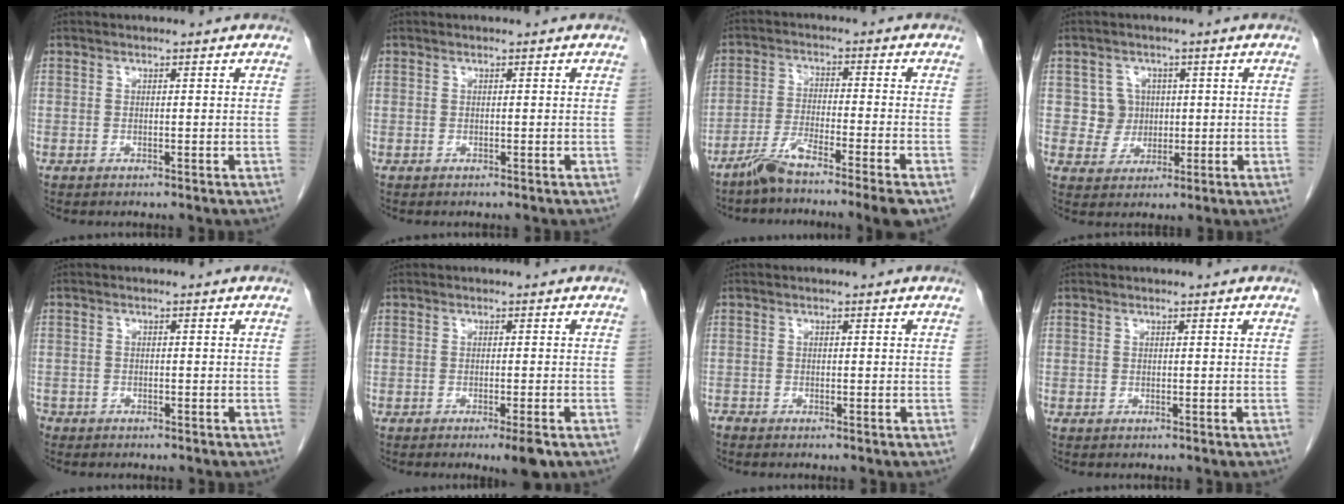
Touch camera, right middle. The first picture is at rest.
{"total": 0.0}
{"total": 8.6, "force": [-6.5, -0.7, 5.5], "torque": [-0.094, -0.020, -0.115]}
{"total": 4.0, "force": [0.6, 4.0, 0.3], "torque": [0.001, 0.013, 0.014]}
{"total": 3.1, "force": [-2.4, 1.8, 0.7], "torque": [-0.019, -0.002, -0.039]}
{"total": 3.3, "force": [-2.0, 0.2, 2.6], "torque": [-0.032, -0.009, -0.026]}
{"total": 0.7, "force": [-0.7, 0.0, 0.0], "torque": [-0.007, -0.005, -0.016]}
{"total": 0.0}